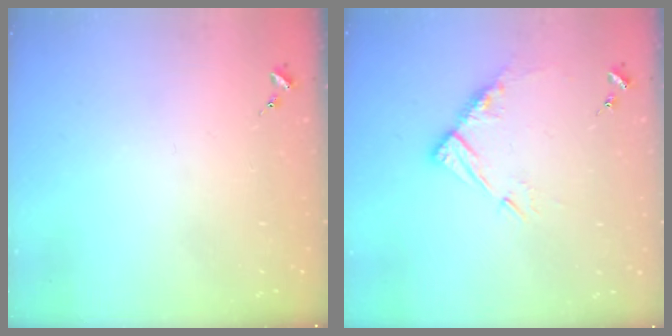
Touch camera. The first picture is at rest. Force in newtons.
{"total": 10.2, "press": 10.1, "slide": 0.9}